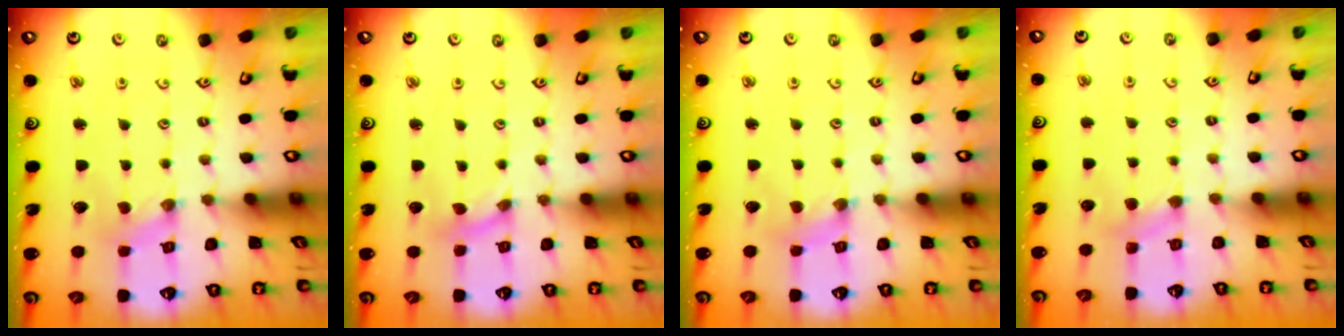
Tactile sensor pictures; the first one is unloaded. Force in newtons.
{"total": 0.0}
{"total": 1.2, "press": 1.2, "slide": 0.2}
{"total": 4.7, "press": 4.6, "slide": 0.6}